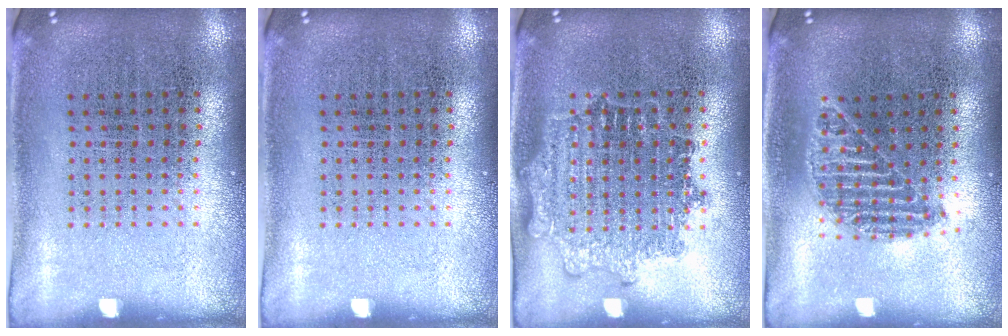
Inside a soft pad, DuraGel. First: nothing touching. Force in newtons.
{"total": 0.0}
{"total": 1.2, "press": 1.2, "slide": 0.3}
{"total": 1.1, "press": 1.0, "slide": 0.5}